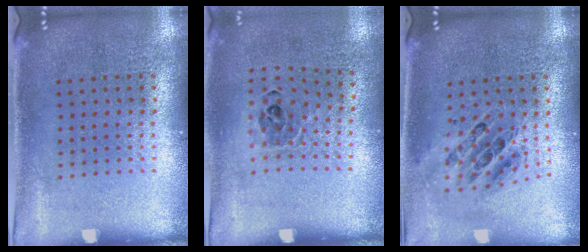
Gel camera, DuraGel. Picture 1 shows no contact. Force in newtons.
{"total": 0.9, "press": 0.8, "slide": 0.5}
{"total": 0.7, "press": 0.7, "slide": 0.1}